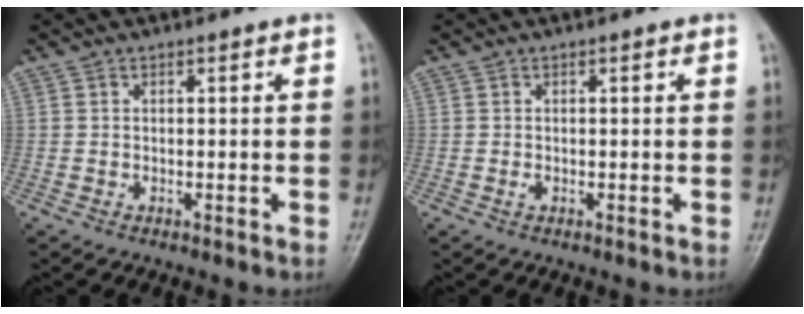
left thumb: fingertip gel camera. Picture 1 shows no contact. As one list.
[{"total": 0.5, "force": [-0.1, 0.4, 0.3], "torque": [0.000, 0.002, -0.001]}]